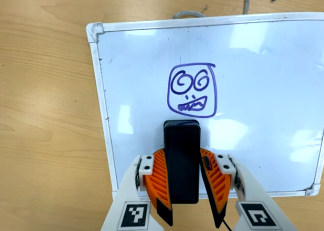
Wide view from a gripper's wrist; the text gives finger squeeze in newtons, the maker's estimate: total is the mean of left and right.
{"total": 8.0, "left": 6.7, "right": 9.2}